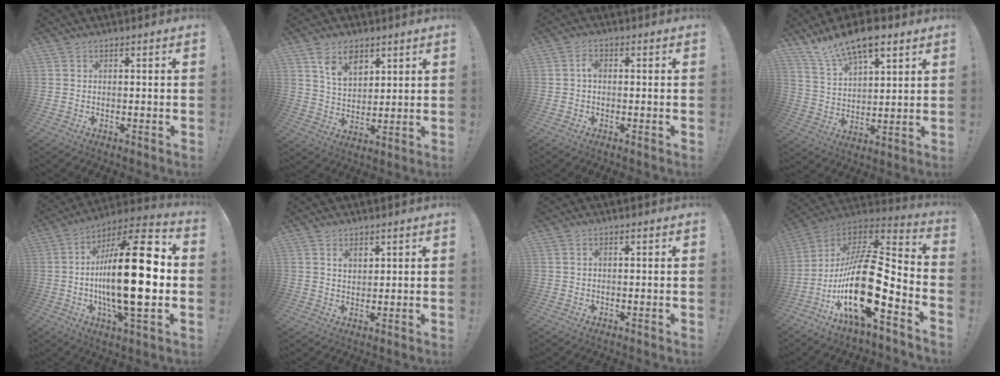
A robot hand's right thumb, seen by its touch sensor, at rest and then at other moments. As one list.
[{"total": 9.2, "force": [5.8, 5.7, 4.5], "torque": [-0.069, -0.029, 0.108]}, {"total": 2.0, "force": [-0.3, 1.2, 1.5], "torque": [-0.029, 0.007, -0.007]}, {"total": 12.5, "force": [9.5, 4.7, 6.7], "torque": [-0.126, -0.051, 0.172]}, {"total": 27.8, "force": [-1.5, 8.7, 26.4], "torque": [-0.463, -0.004, -0.034]}, {"total": 2.9, "force": [1.8, 1.9, 1.4], "torque": [-0.015, -0.009, 0.028]}, {"total": 0.8, "force": [0.2, 0.4, 0.6], "torque": [-0.005, 0.000, 0.000]}, {"total": 24.6, "force": [-6.8, 8.6, 22.0], "torque": [-0.421, 0.024, -0.117]}]